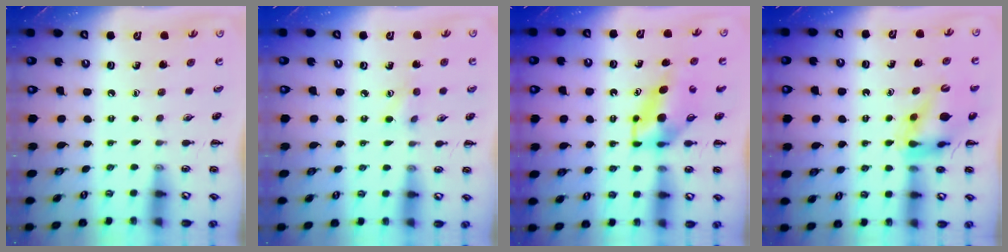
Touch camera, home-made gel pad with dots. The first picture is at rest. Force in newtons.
{"total": 3.4, "press": 3.2, "slide": 1.0}
{"total": 5.7, "press": 5.6, "slide": 1.1}
{"total": 11.9, "press": 11.5, "slide": 3.3}